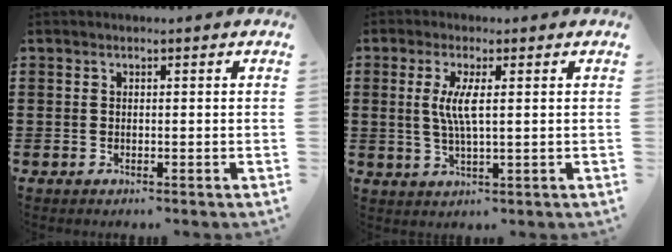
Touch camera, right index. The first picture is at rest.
{"total": 4.7, "force": [0.7, 0.7, 4.6], "torque": [-0.096, -0.006, 0.008]}